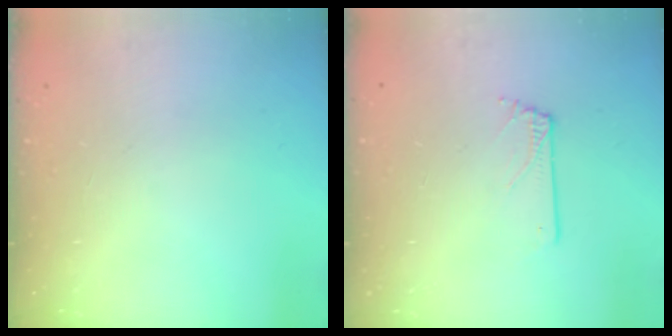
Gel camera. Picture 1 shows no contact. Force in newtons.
{"total": 0.6, "press": 0.6, "slide": 0.1}